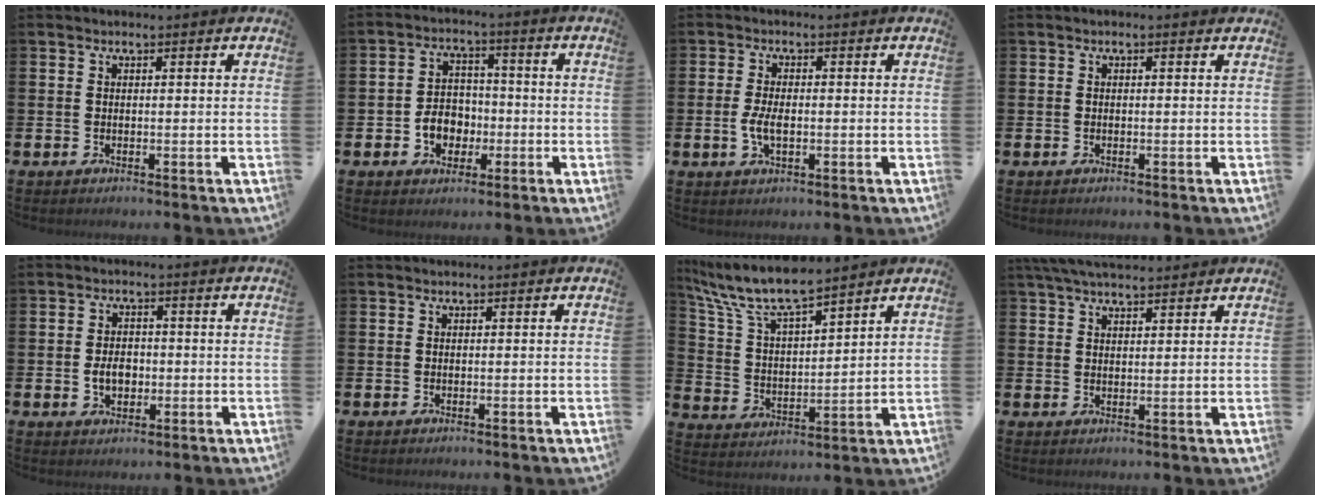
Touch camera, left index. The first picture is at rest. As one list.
[{"total": 5.2, "force": [-2.2, 4.2, 2.3], "torque": [-0.029, 0.005, -0.048]}, {"total": 3.3, "force": [-1.1, 1.5, 2.7], "torque": [-0.053, 0.002, -0.024]}, {"total": 0.0}, {"total": 3.5, "force": [-1.2, 2.4, 2.2], "torque": [-0.023, 0.000, -0.030]}, {"total": 0.0}, {"total": 8.3, "force": [7.3, 1.5, 3.5], "torque": [-0.100, -0.038, 0.131]}, {"total": 4.0, "force": [3.6, 0.9, 1.5], "torque": [-0.033, -0.007, 0.066]}]